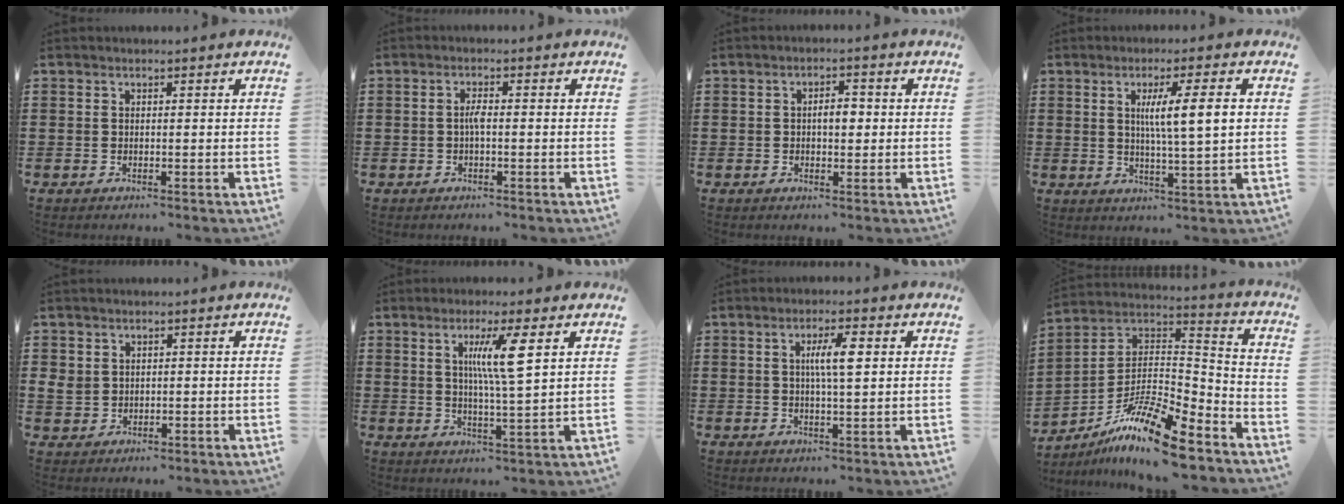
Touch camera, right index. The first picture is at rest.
{"total": 2.2, "force": [-0.3, 0.6, 2.1], "torque": [-0.040, 0.003, -0.007]}
{"total": 3.2, "force": [0.0, 1.6, 2.8], "torque": [-0.046, 0.004, -0.004]}
{"total": 7.3, "force": [1.5, 0.7, 7.1], "torque": [-0.136, 0.000, 0.020]}
{"total": 2.2, "force": [0.5, 2.0, 0.7], "torque": [-0.020, 0.007, 0.008]}
{"total": 7.3, "force": [2.6, 0.5, 6.8], "torque": [-0.131, -0.001, 0.036]}
{"total": 5.0, "force": [1.0, 1.0, 4.8], "torque": [-0.094, 0.008, 0.013]}
{"total": 13.4, "force": [-10.1, 2.1, 8.5], "torque": [-0.161, 0.022, -0.193]}